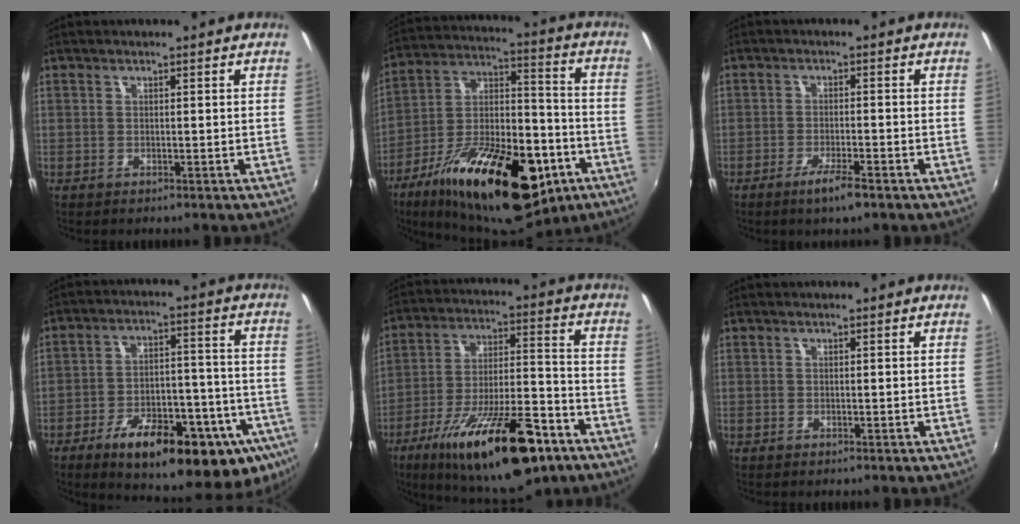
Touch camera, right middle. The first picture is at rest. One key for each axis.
{"total": 29.2, "fx": -14.6, "fy": 13.0, "fz": 21.7, "tx": -0.360, "ty": -0.009, "tz": -0.218}
{"total": 4.4, "fx": -2.9, "fy": 0.5, "fz": 3.3, "tx": -0.074, "ty": -0.007, "tz": -0.054}
{"total": 26.6, "fx": -14.8, "fy": 10.2, "fz": 19.6, "tx": -0.288, "ty": -0.011, "tz": -0.195}
{"total": 24.6, "fx": -14.7, "fy": 7.6, "fz": 18.1, "tx": -0.311, "ty": -0.030, "tz": -0.225}
{"total": 0.0}